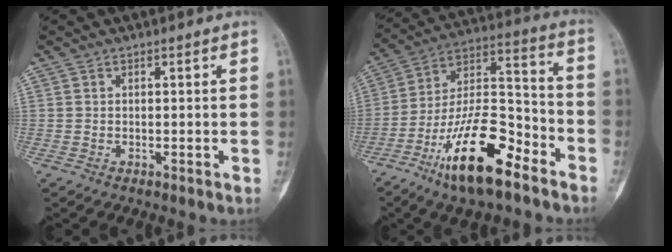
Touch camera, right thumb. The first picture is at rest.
{"total": 19.9, "force": [-11.6, 7.2, 14.5], "torque": [-0.252, 0.078, -0.207]}